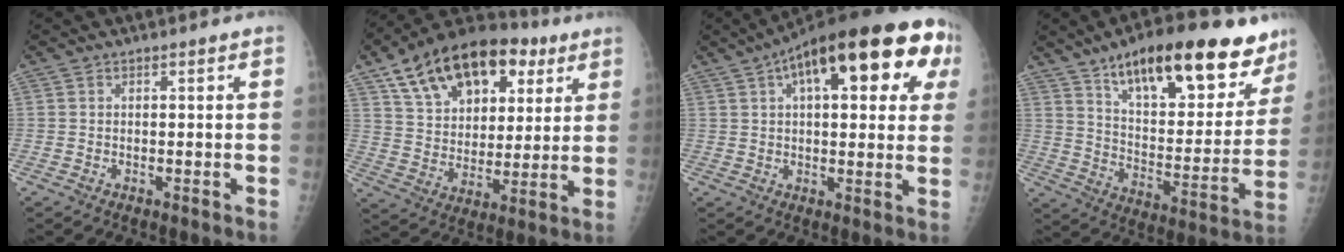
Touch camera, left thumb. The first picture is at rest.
{"total": 22.9, "force": [11.3, 13.9, 14.3], "torque": [-0.198, -0.001, 0.186]}
{"total": 24.7, "force": [9.4, 9.6, 20.8], "torque": [-0.285, 0.037, 0.124]}
{"total": 26.9, "force": [17.6, 9.7, 17.9], "torque": [-0.219, -0.053, 0.267]}